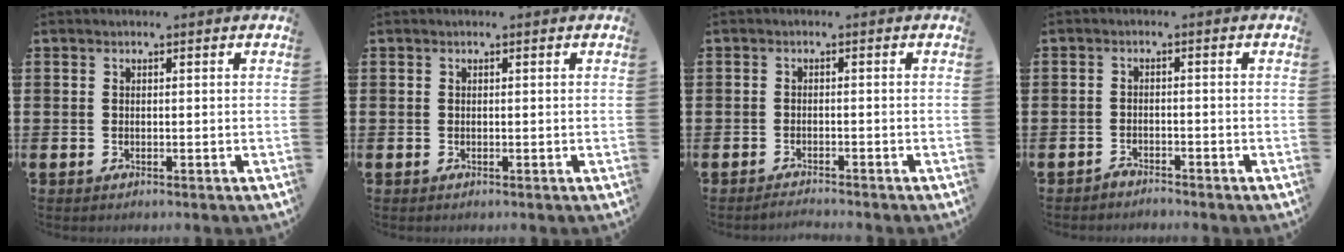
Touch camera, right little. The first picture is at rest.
{"total": 0.0}
{"total": 1.1, "force": [-1.1, -0.2, 0.1], "torque": [-0.003, 0.000, -0.022]}
{"total": 1.7, "force": [-1.6, 0.0, -0.3], "torque": [-0.001, 0.005, -0.035]}